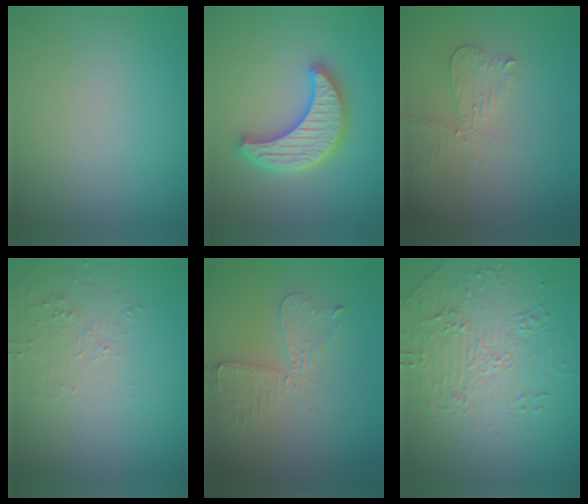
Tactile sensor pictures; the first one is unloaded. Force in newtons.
{"total": 5.3, "press": 5.2, "slide": 0.9}
{"total": 2.1, "press": 2.1, "slide": 0.1}
{"total": 1.6, "press": 0.4, "slide": 1.6}
{"total": 2.7, "press": 2.4, "slide": 1.1}
{"total": 4.3, "press": 4.1, "slide": 1.1}